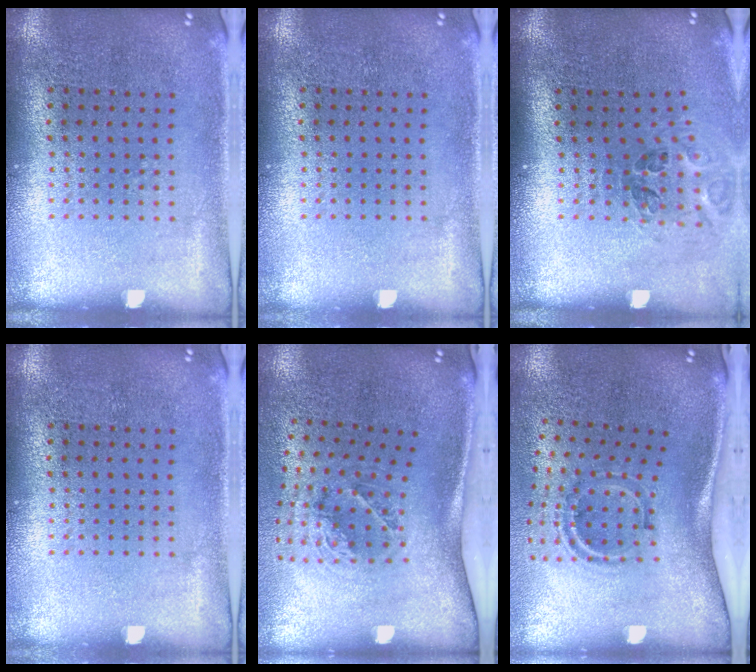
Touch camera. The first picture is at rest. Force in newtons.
{"total": 0.0}
{"total": 1.2, "press": 1.1, "slide": 0.5}
{"total": 0.0}
{"total": 1.8, "press": 1.2, "slide": 1.3}
{"total": 2.0, "press": 1.2, "slide": 1.7}